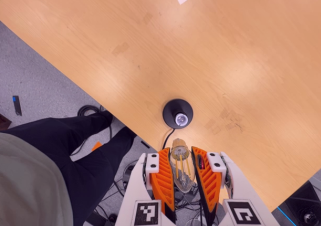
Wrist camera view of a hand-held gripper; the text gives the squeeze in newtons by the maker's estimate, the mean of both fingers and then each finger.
{"total": 21.5, "left": 23.2, "right": 19.9}